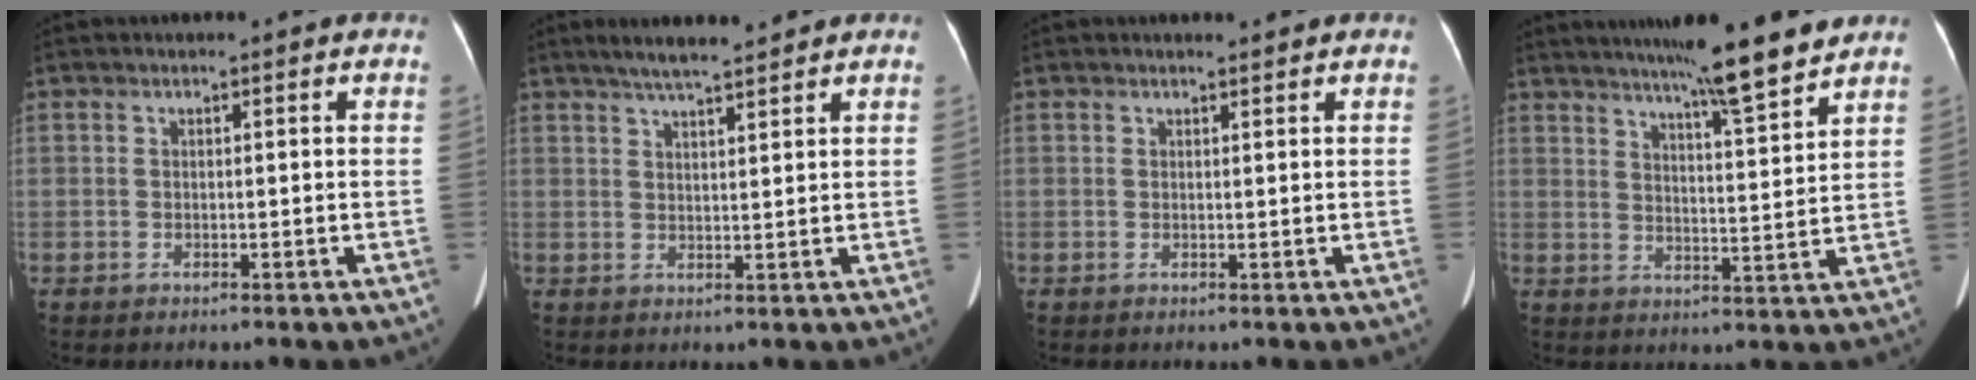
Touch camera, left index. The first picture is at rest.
{"total": 5.8, "force": [4.9, 0.3, 3.0], "torque": [-0.051, 0.014, 0.085]}
{"total": 1.0, "force": [1.0, 0.1, 0.2], "torque": [-0.008, 0.001, 0.017]}
{"total": 12.2, "force": [10.2, -0.5, 6.7], "torque": [-0.103, -0.001, 0.144]}